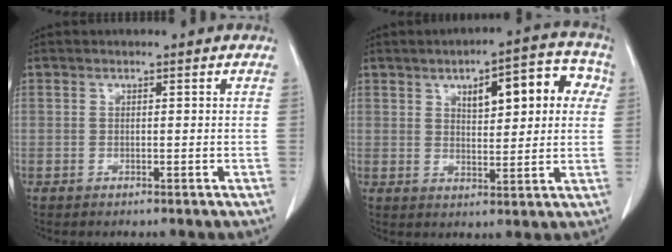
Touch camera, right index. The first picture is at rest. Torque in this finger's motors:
{"motor_torque": [0.79, 0.63, 0.16, 0.06]}